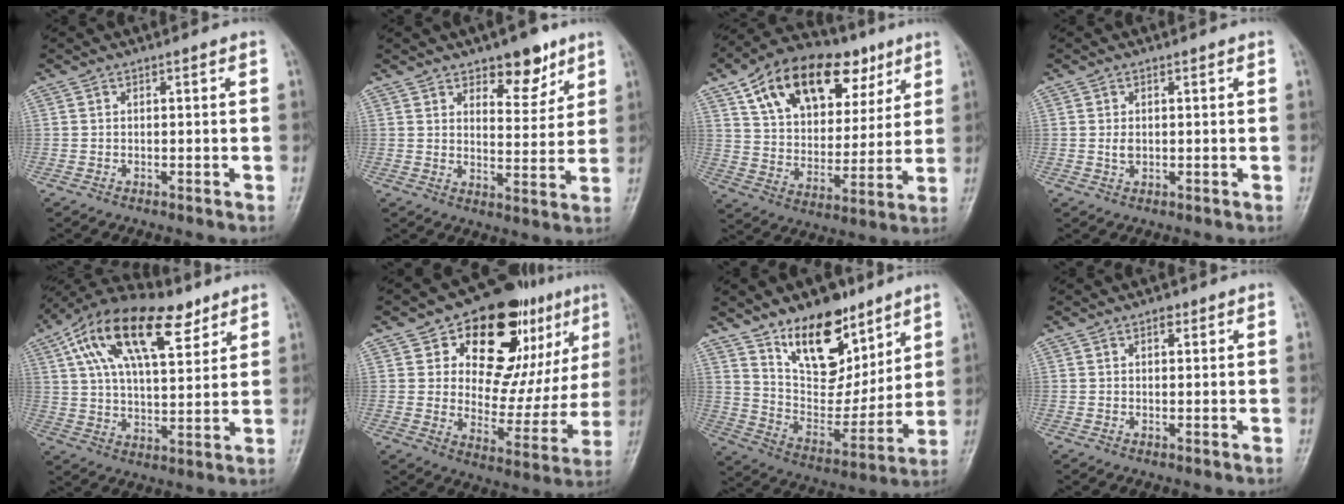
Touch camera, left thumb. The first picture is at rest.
{"total": 8.5, "force": [5.6, 4.1, 4.8], "torque": [-0.036, -0.037, 0.084]}
{"total": 23.3, "force": [11.7, 13.8, 14.6], "torque": [-0.199, -0.007, 0.193]}
{"total": 1.6, "force": [0.2, 1.1, 1.1], "torque": [-0.018, -0.002, 0.007]}
{"total": 20.8, "force": [10.4, 9.6, 15.2], "torque": [-0.248, -0.006, 0.181]}
{"total": 24.5, "force": [12.0, 13.2, 16.8], "torque": [-0.173, -0.025, 0.182]}
{"total": 18.4, "force": [11.8, 10.0, 10.0], "torque": [-0.100, -0.074, 0.213]}
{"total": 1.5, "force": [0.9, 0.9, 0.8], "torque": [-0.005, -0.002, 0.011]}